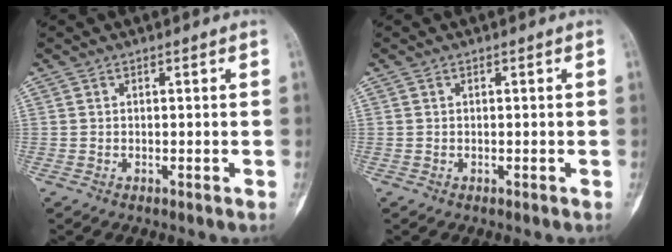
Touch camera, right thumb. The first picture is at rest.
{"total": 0.0}